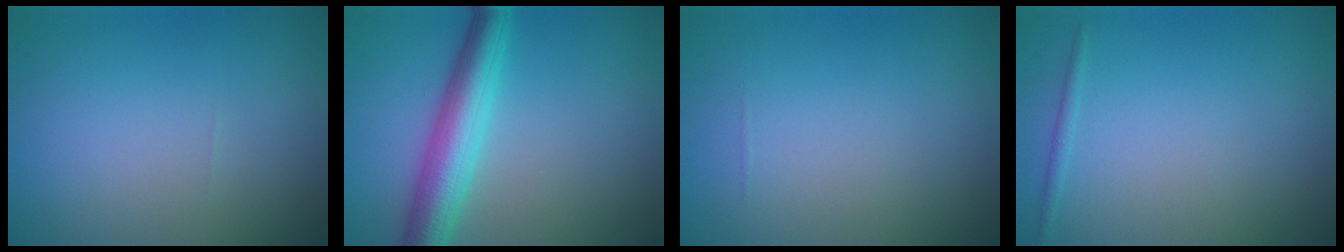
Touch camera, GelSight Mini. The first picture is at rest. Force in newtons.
{"total": 5.1, "press": 5.1, "slide": 0.1}
{"total": 0.0}
{"total": 0.6, "press": 0.6, "slide": 0.1}